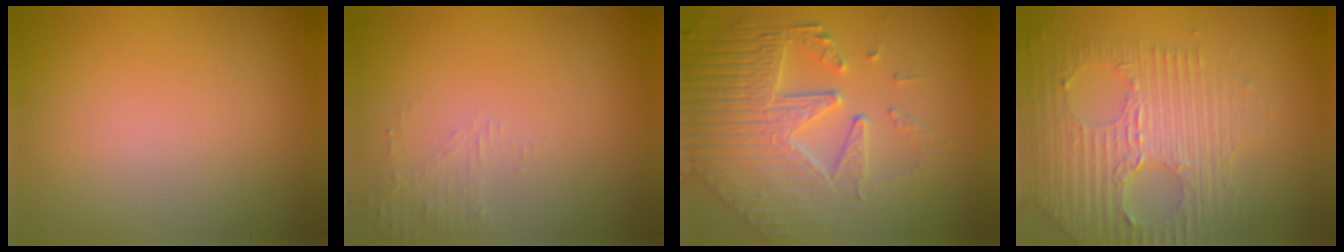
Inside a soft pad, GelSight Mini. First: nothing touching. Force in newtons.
{"total": 1.3, "press": 1.2, "slide": 0.3}
{"total": 8.2, "press": 5.9, "slide": 5.6}
{"total": 6.5, "press": 4.5, "slide": 4.7}